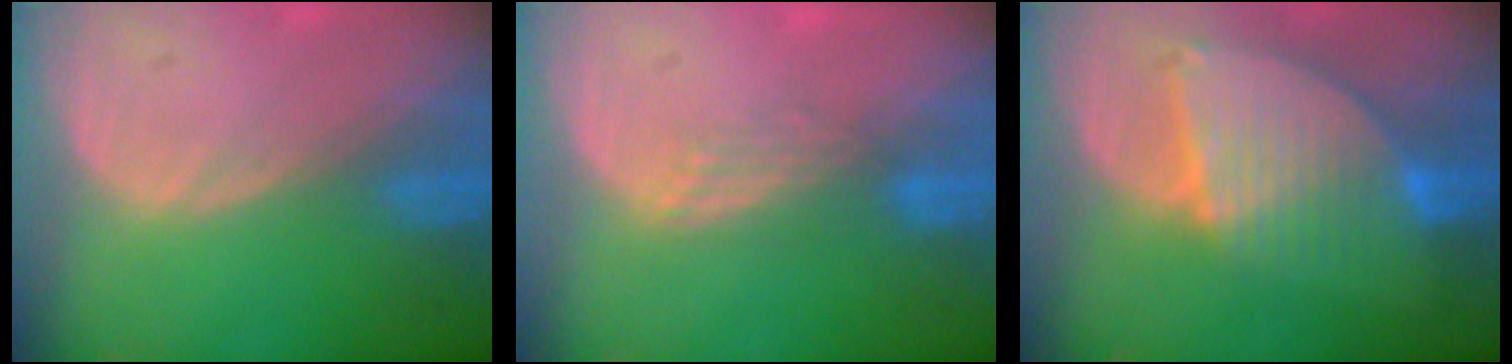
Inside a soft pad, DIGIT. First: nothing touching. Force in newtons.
{"total": 3.0, "press": 2.5, "slide": 1.7}
{"total": 8.7, "press": 7.6, "slide": 4.2}